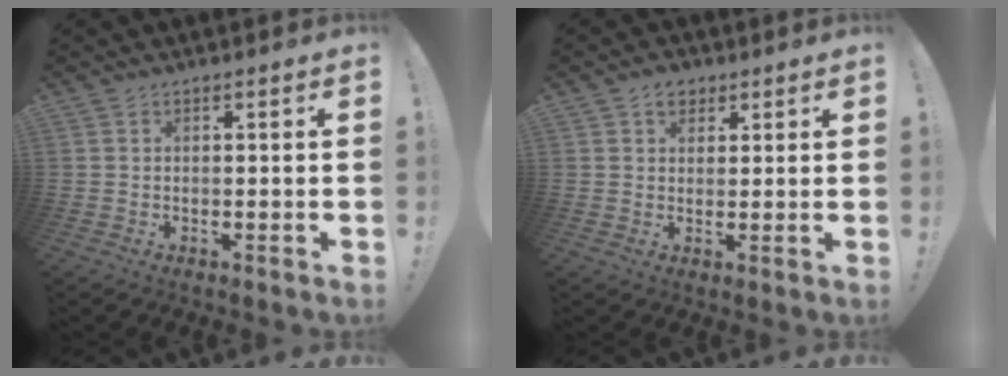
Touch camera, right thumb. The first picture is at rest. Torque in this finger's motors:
{"motor_torque": [0.08, 0.45, 0.06, 0.12, 0.00]}